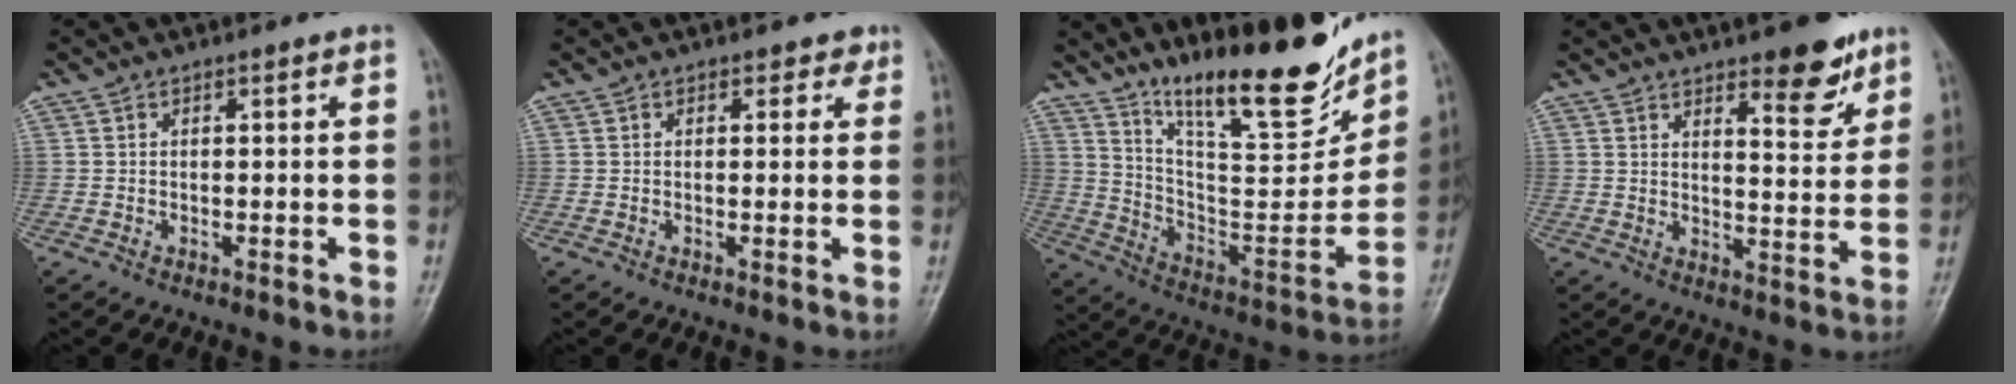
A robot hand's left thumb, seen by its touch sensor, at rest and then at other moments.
{"total": 1.8, "force": [1.1, 1.4, 0.6], "torque": [0.013, -0.002, 0.007]}
{"total": 20.6, "force": [15.9, 4.5, 12.3], "torque": [-0.152, -0.101, 0.273]}
{"total": 9.3, "force": [6.1, 3.1, 6.3], "torque": [-0.063, -0.041, 0.086]}